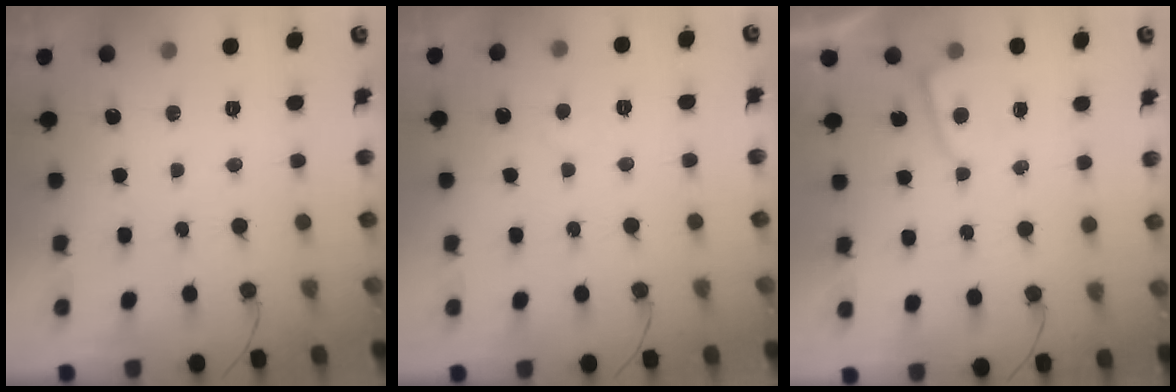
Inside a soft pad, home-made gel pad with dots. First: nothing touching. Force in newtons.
{"total": 2.8, "press": 2.8, "slide": 0.3}
{"total": 3.2, "press": 3.2, "slide": 0.3}